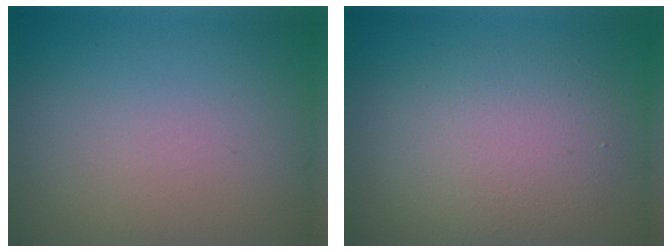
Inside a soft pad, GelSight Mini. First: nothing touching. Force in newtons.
{"total": 4.8, "press": 4.8, "slide": 0.4}